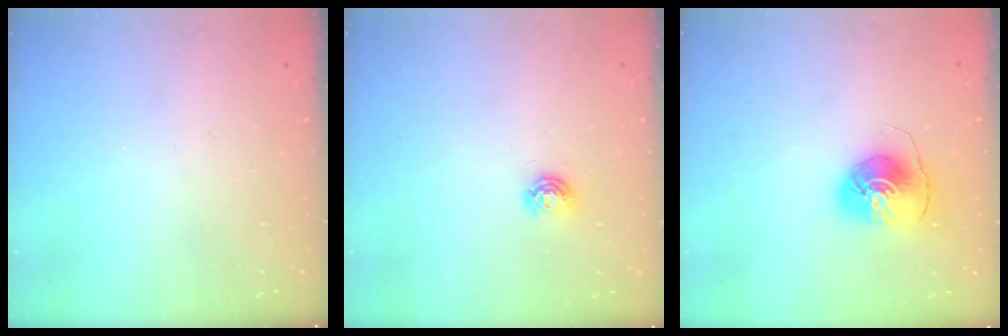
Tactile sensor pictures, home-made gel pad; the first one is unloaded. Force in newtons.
{"total": 5.0, "press": 5.0, "slide": 0.6}
{"total": 7.5, "press": 7.5, "slide": 0.7}